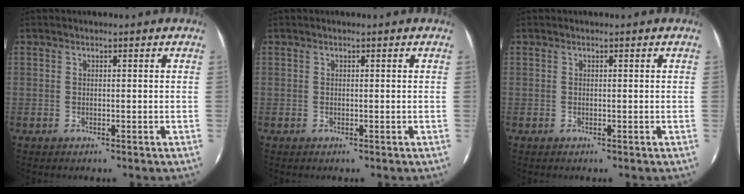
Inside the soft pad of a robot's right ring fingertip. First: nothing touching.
{"total": 0.0}
{"total": 0.0}